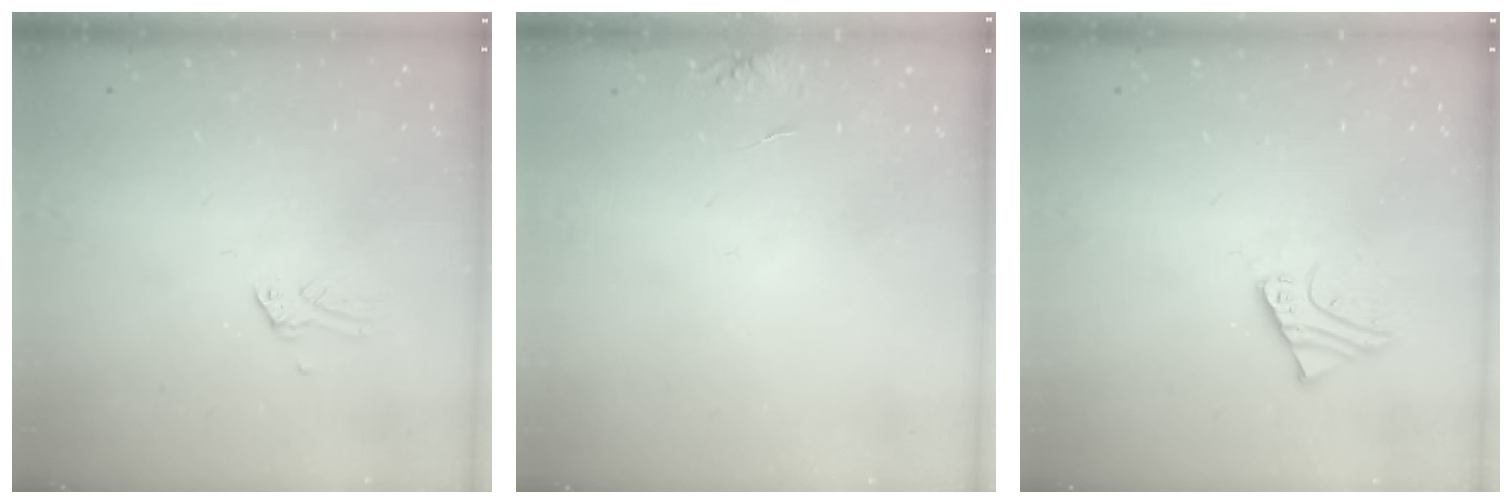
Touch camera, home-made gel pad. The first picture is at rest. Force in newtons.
{"total": 5.4, "press": 5.4, "slide": 0.6}
{"total": 1.8, "press": 1.8, "slide": 0.1}